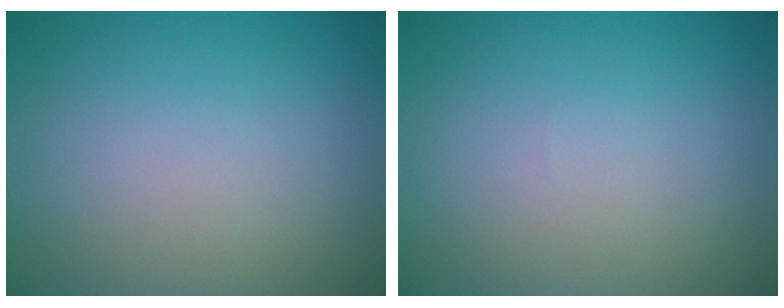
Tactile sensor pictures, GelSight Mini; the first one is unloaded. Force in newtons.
{"total": 0.0}